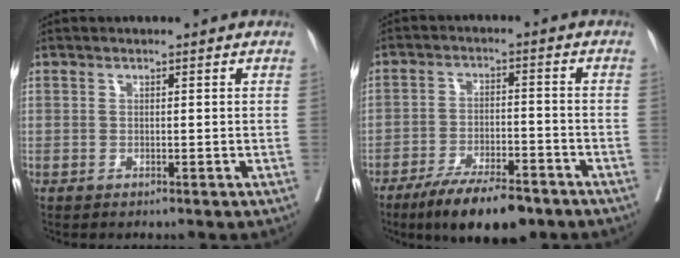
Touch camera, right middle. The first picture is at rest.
{"total": 11.1, "force": [-8.2, 2.8, 7.0], "torque": [-0.108, -0.015, -0.138]}